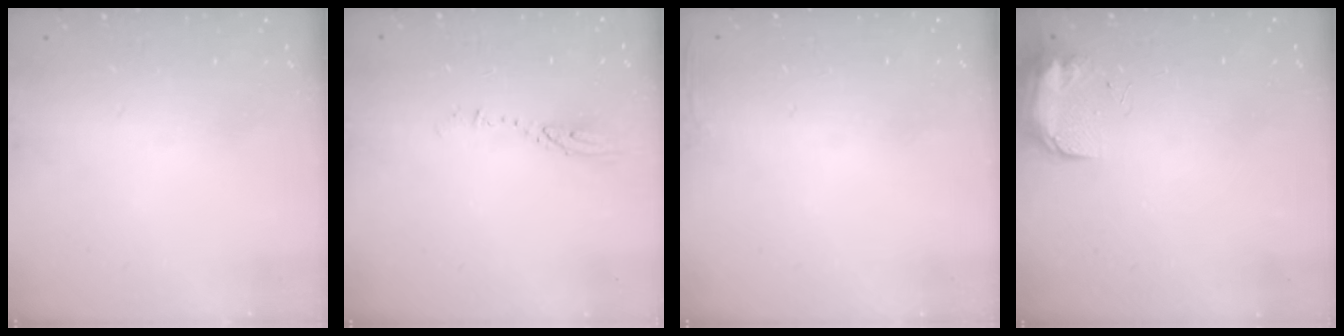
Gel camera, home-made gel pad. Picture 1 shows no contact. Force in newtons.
{"total": 3.5, "press": 3.4, "slide": 0.3}
{"total": 2.8, "press": 2.6, "slide": 0.9}
{"total": 8.7, "press": 8.7, "slide": 0.6}